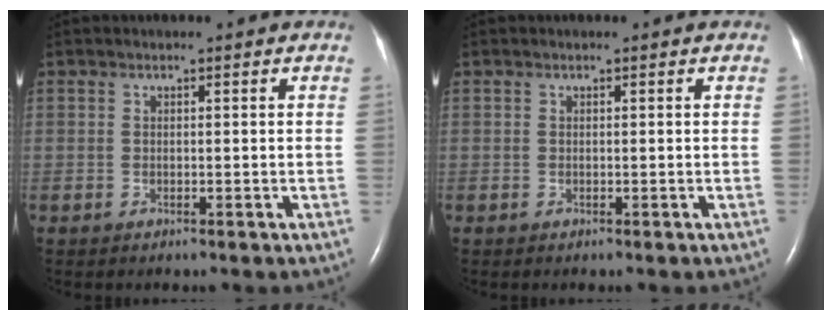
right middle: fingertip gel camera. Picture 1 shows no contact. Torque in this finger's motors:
{"motor_torque": [-0.03, -0.03, 0.00, 0.00]}